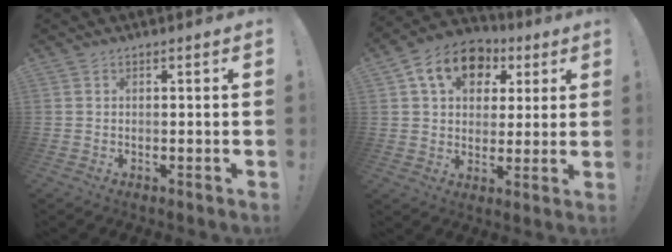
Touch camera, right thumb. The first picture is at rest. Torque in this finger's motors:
{"motor_torque": [1.77, 1.83, 0.16, 0.03, 0.05]}